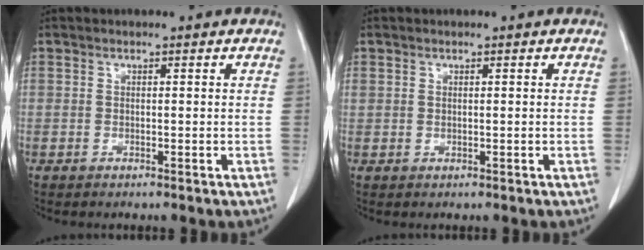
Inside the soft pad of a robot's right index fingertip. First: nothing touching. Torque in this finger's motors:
{"motor_torque": [0.57, 0.03, 0.27, 0.09]}